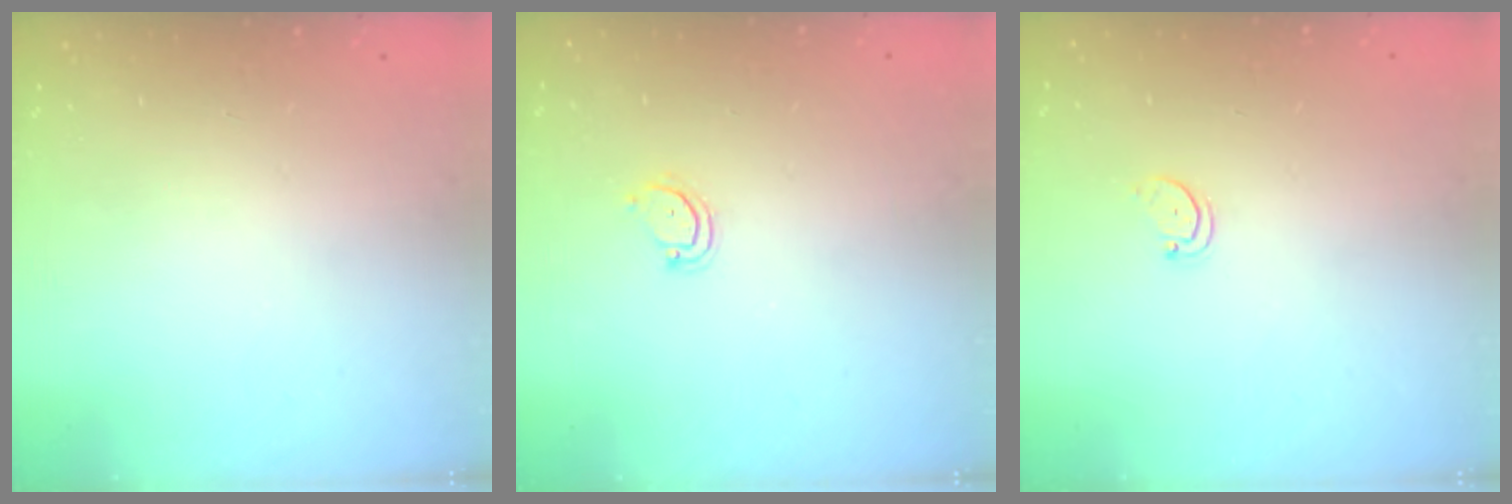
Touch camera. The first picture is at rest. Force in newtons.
{"total": 2.5, "press": 2.5, "slide": 0.1}
{"total": 1.5, "press": 1.5, "slide": 0.3}